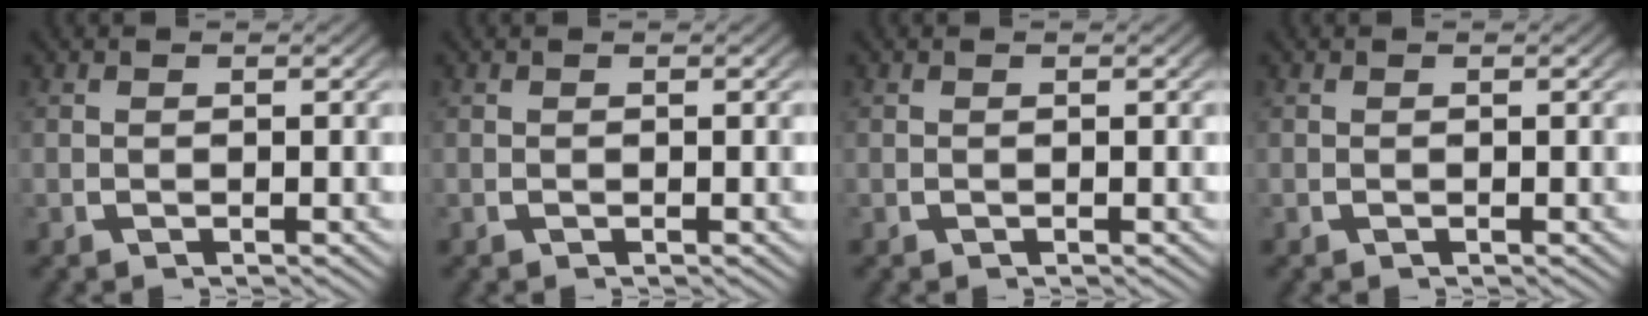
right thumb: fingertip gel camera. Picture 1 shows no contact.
{"total": 0.0}
{"total": 0.0}
{"total": 0.0}